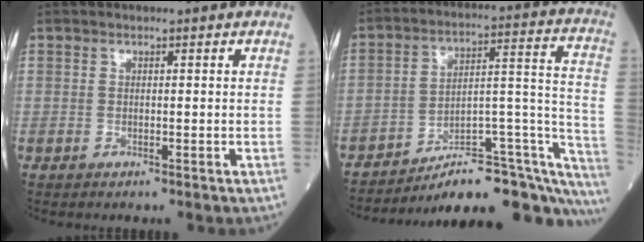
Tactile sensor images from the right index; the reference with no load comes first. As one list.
[{"total": 23.3, "force": [-19.8, 4.6, 11.4], "torque": [-0.072, 0.053, -0.270]}]